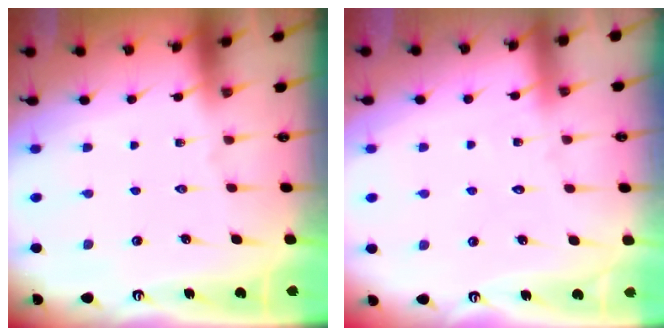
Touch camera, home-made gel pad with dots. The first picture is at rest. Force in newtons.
{"total": 4.2, "press": 4.2, "slide": 0.5}